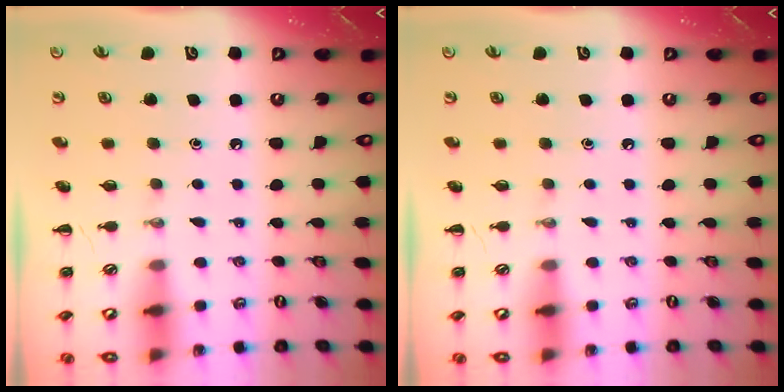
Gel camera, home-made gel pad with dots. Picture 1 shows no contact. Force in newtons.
{"total": 0.0}